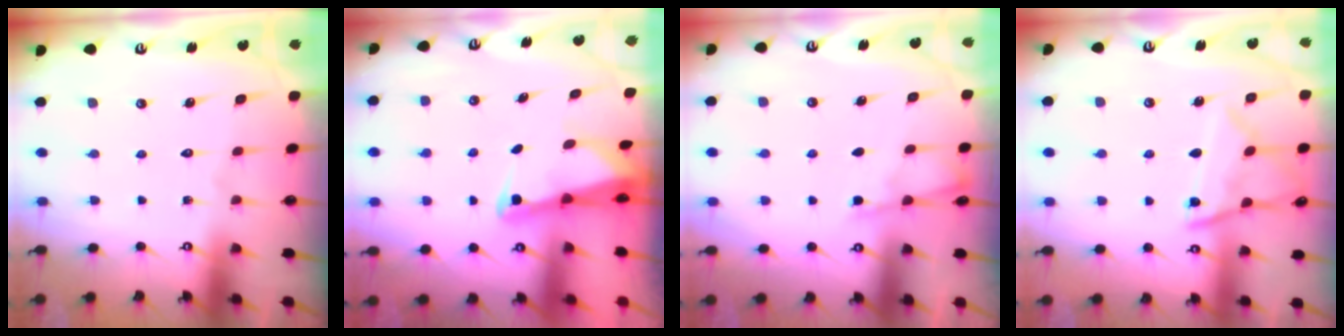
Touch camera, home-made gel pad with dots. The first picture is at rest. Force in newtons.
{"total": 2.4, "press": 2.4, "slide": 0.3}
{"total": 3.3, "press": 3.3, "slide": 0.4}
{"total": 11.3, "press": 11.3, "slide": 1.0}